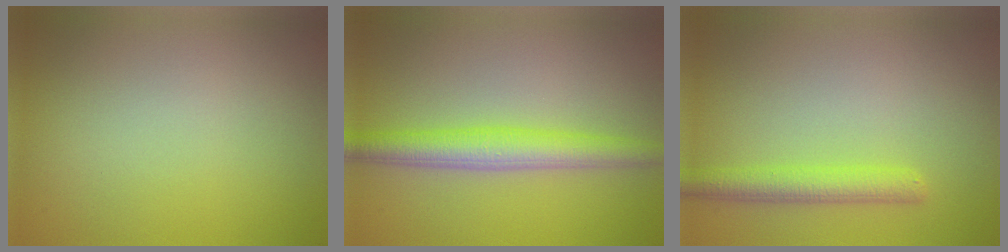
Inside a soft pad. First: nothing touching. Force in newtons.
{"total": 4.1, "press": 4.1, "slide": 0.1}
{"total": 2.9, "press": 2.9, "slide": 0.2}